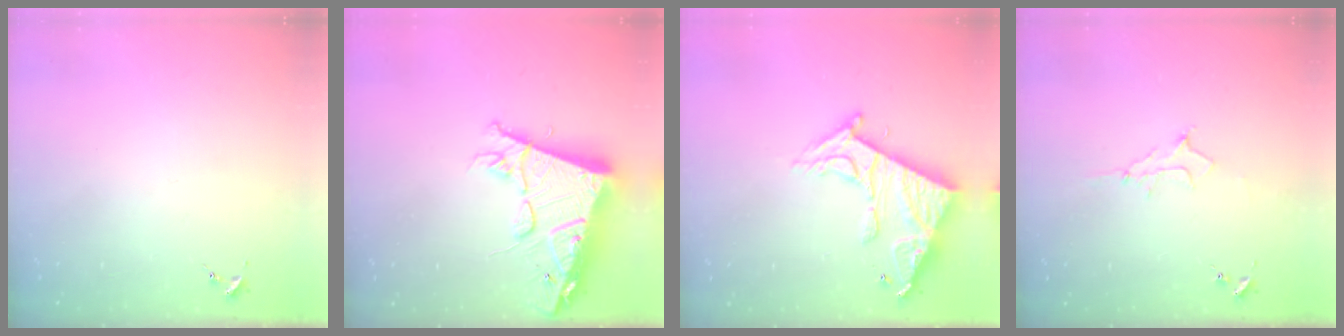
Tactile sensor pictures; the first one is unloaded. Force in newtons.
{"total": 17.5, "press": 17.4, "slide": 1.9}
{"total": 15.7, "press": 15.7, "slide": 1.5}
{"total": 8.2, "press": 8.2, "slide": 1.0}